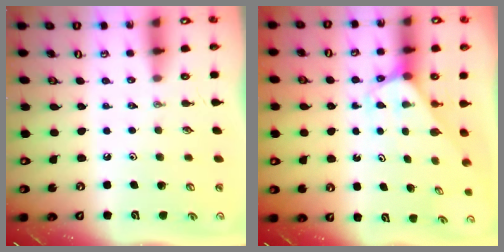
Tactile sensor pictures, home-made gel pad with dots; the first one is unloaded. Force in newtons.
{"total": 2.5, "press": 2.5, "slide": 0.1}